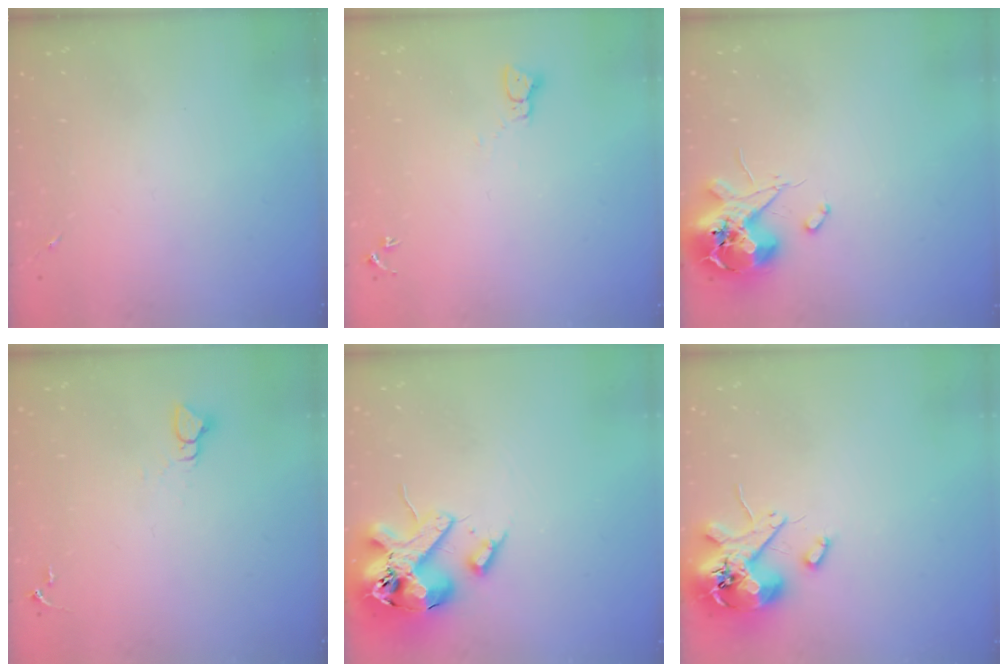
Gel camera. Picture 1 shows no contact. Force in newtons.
{"total": 2.3, "press": 2.3, "slide": 0.3}
{"total": 12.4, "press": 12.3, "slide": 1.9}
{"total": 3.9, "press": 3.8, "slide": 0.3}
{"total": 16.5, "press": 16.3, "slide": 2.8}
{"total": 12.7, "press": 12.6, "slide": 1.9}